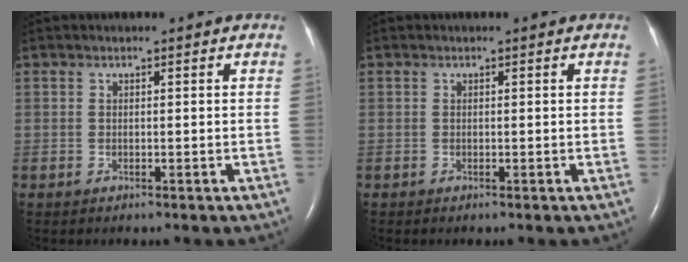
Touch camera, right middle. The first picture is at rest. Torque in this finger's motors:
{"motor_torque": [0.02, -0.03, 0.00, 0.00]}